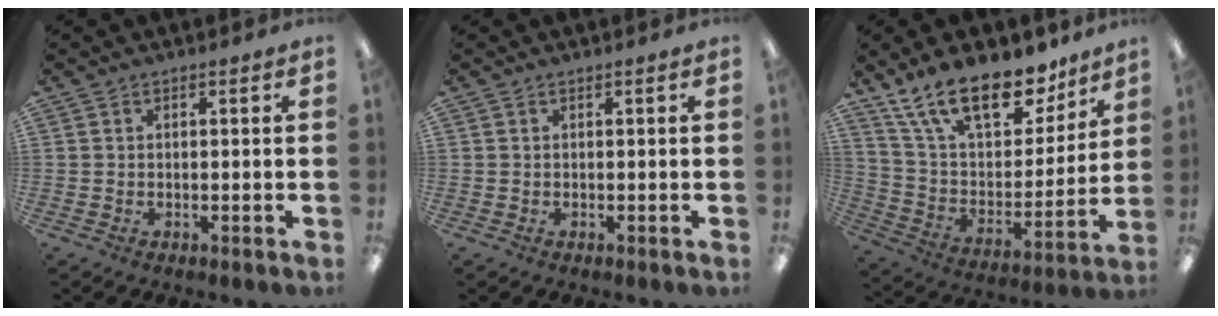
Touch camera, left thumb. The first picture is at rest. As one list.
[{"total": 0.0}, {"total": 21.1, "force": [15.2, 9.2, 11.3], "torque": [-0.202, -0.090, 0.272]}]